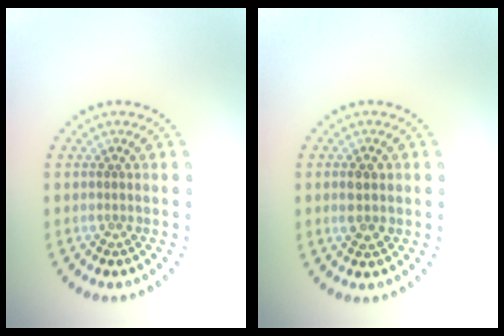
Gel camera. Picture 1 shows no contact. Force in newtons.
{"total": 2.0, "press": 2.0, "slide": 0.0}